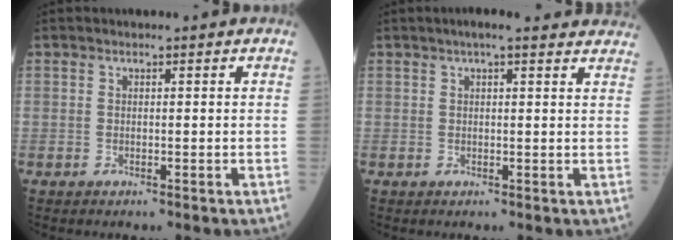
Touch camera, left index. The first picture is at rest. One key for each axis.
{"total": 9.7, "fx": 8.3, "fy": 1.4, "fz": 4.9, "tx": -0.056, "ty": 0.026, "tz": 0.087}